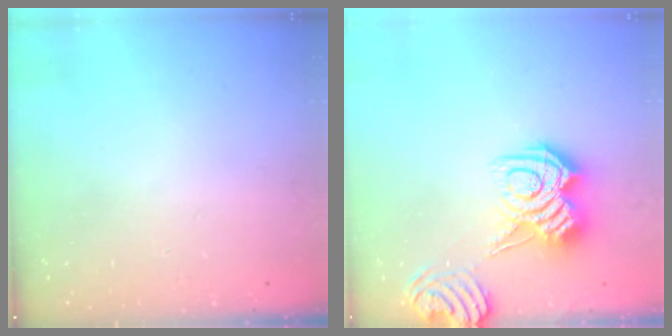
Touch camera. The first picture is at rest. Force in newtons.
{"total": 11.2, "press": 11.1, "slide": 0.8}